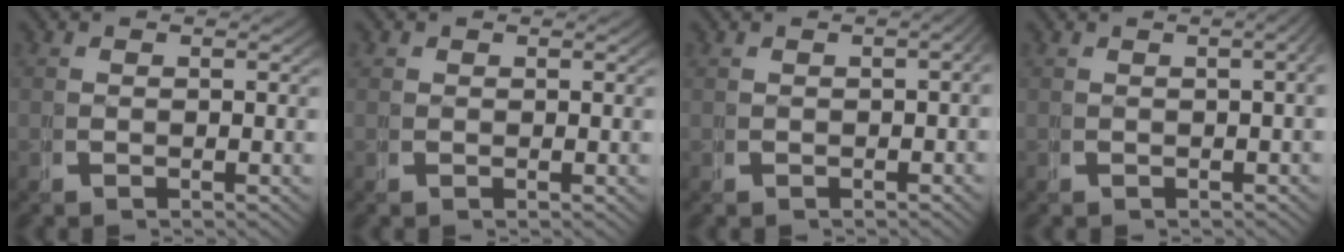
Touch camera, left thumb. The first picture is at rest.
{"total": 0.6, "force": [0.4, 0.4, 0.0], "torque": [-0.006, -0.007, 0.011]}
{"total": 1.6, "force": [-0.4, 0.7, 1.4], "torque": [-0.019, 0.000, -0.005]}
{"total": 3.2, "force": [0.0, 1.2, 2.9], "torque": [-0.031, 0.015, -0.002]}